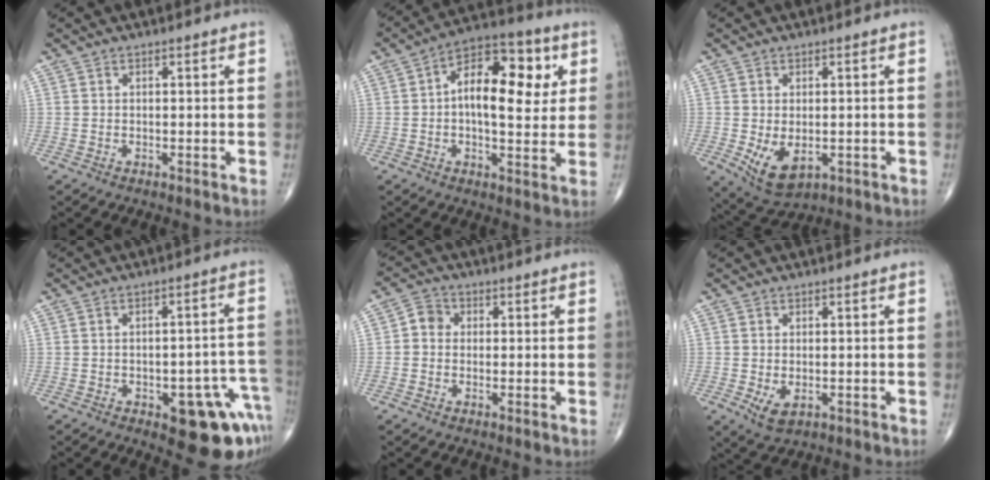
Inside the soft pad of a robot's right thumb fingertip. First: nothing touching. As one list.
[{"total": 15.3, "force": [2.6, 7.9, 12.9], "torque": [-0.166, 0.017, 0.032]}, {"total": 7.1, "force": [-1.4, 4.2, 5.6], "torque": [-0.092, -0.014, -0.008]}, {"total": 13.9, "force": [-6.1, 6.0, 10.9], "torque": [-0.077, 0.046, -0.062]}, {"total": 3.4, "force": [-0.1, 3.0, 1.6], "torque": [-0.013, 0.010, -0.012]}, {"total": 3.8, "force": [-0.9, 2.1, 3.0], "torque": [-0.053, -0.008, -0.007]}]